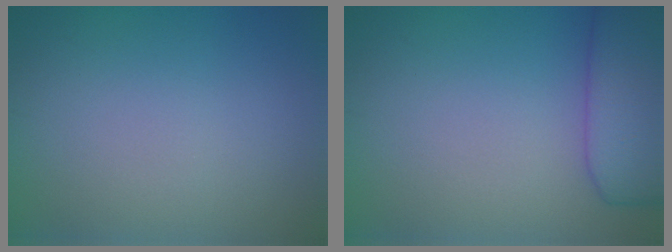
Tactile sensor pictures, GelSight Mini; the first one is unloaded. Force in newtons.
{"total": 6.1, "press": 6.1, "slide": 0.4}